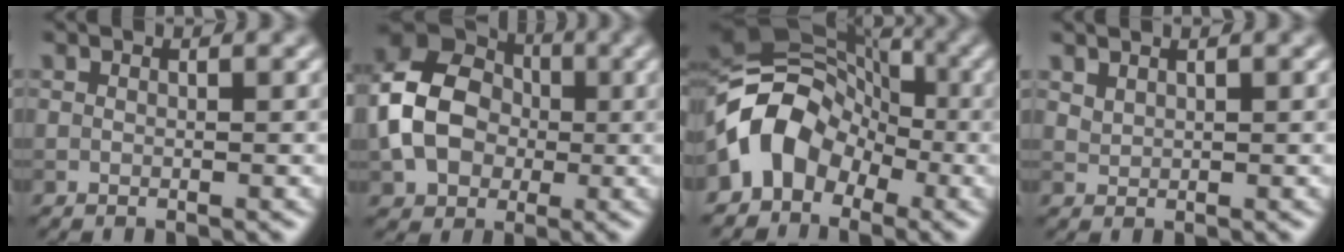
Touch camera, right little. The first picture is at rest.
{"total": 9.6, "force": [-0.5, 7.3, 6.2], "torque": [-0.140, -0.001, -0.015]}
{"total": 7.7, "force": [-3.0, 5.7, 4.2], "torque": [-0.057, 0.016, -0.072]}
{"total": 1.1, "force": [1.0, 0.3, 0.2], "torque": [-0.011, 0.000, 0.027]}